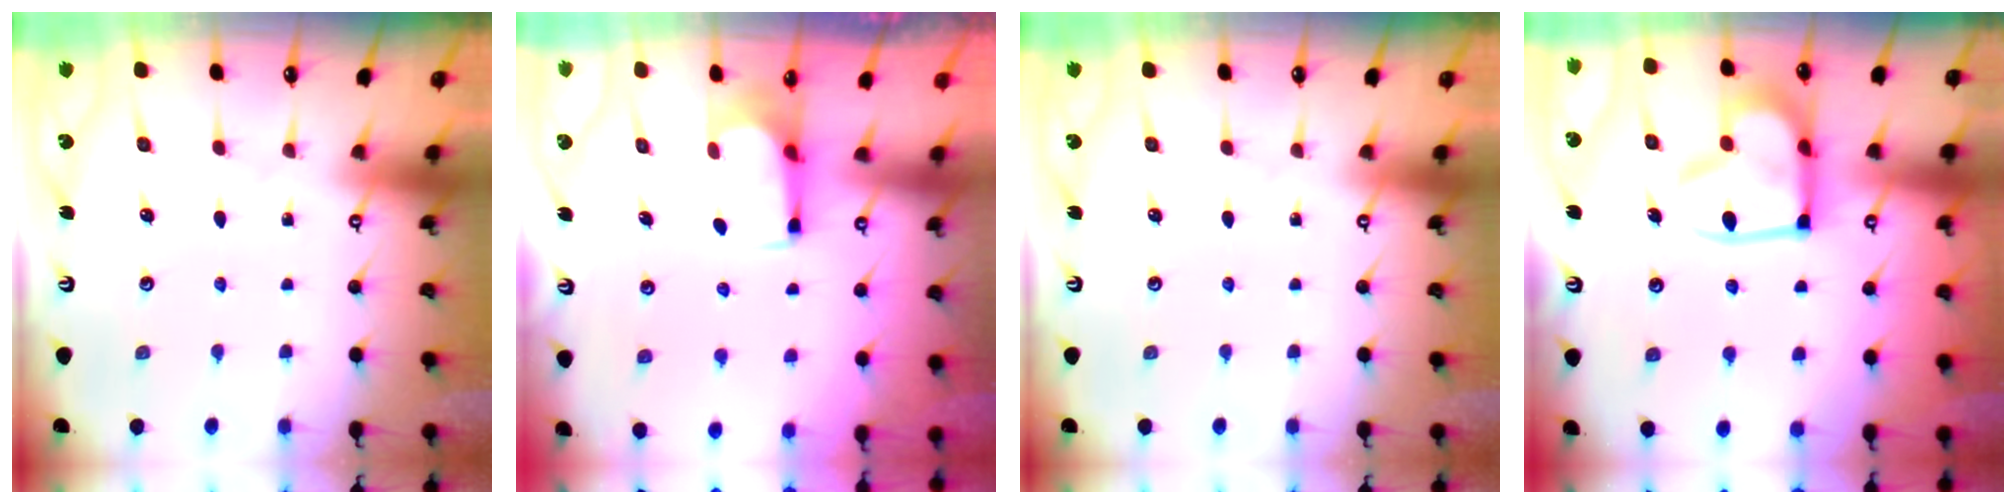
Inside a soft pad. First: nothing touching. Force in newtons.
{"total": 2.7, "press": 2.7, "slide": 0.4}
{"total": 0.0}
{"total": 15.1, "press": 15.0, "slide": 1.7}